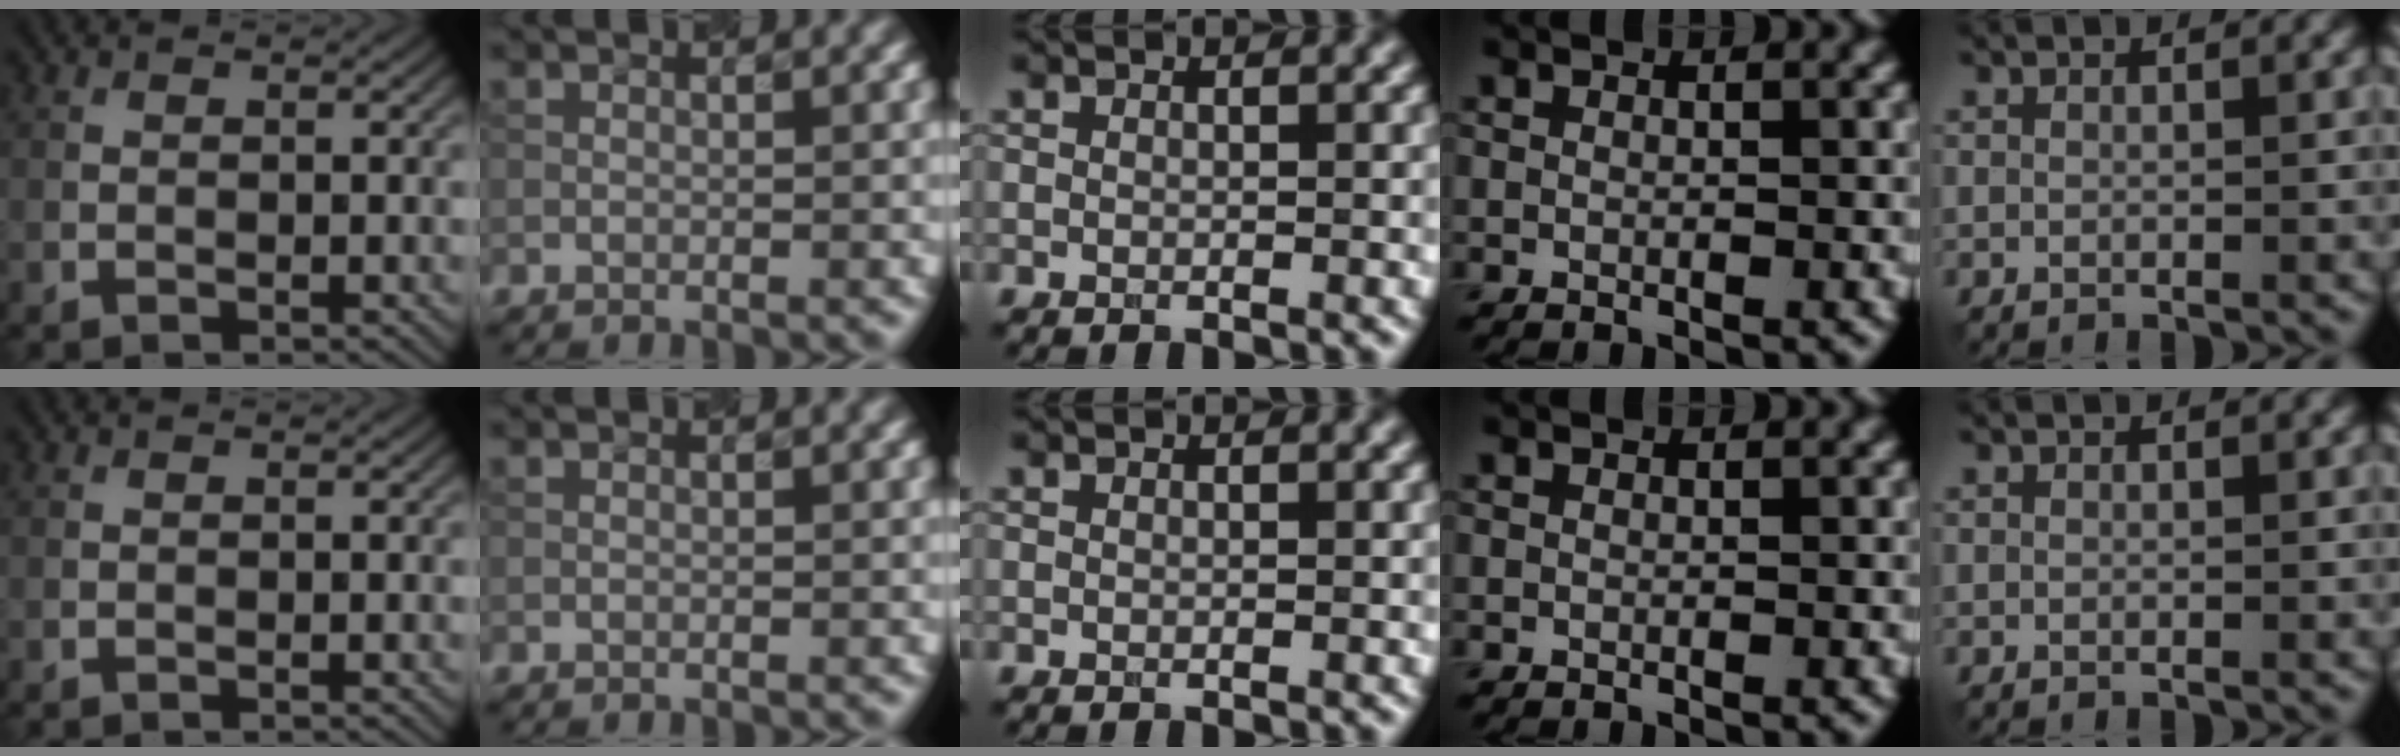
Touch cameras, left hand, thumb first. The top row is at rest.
{}